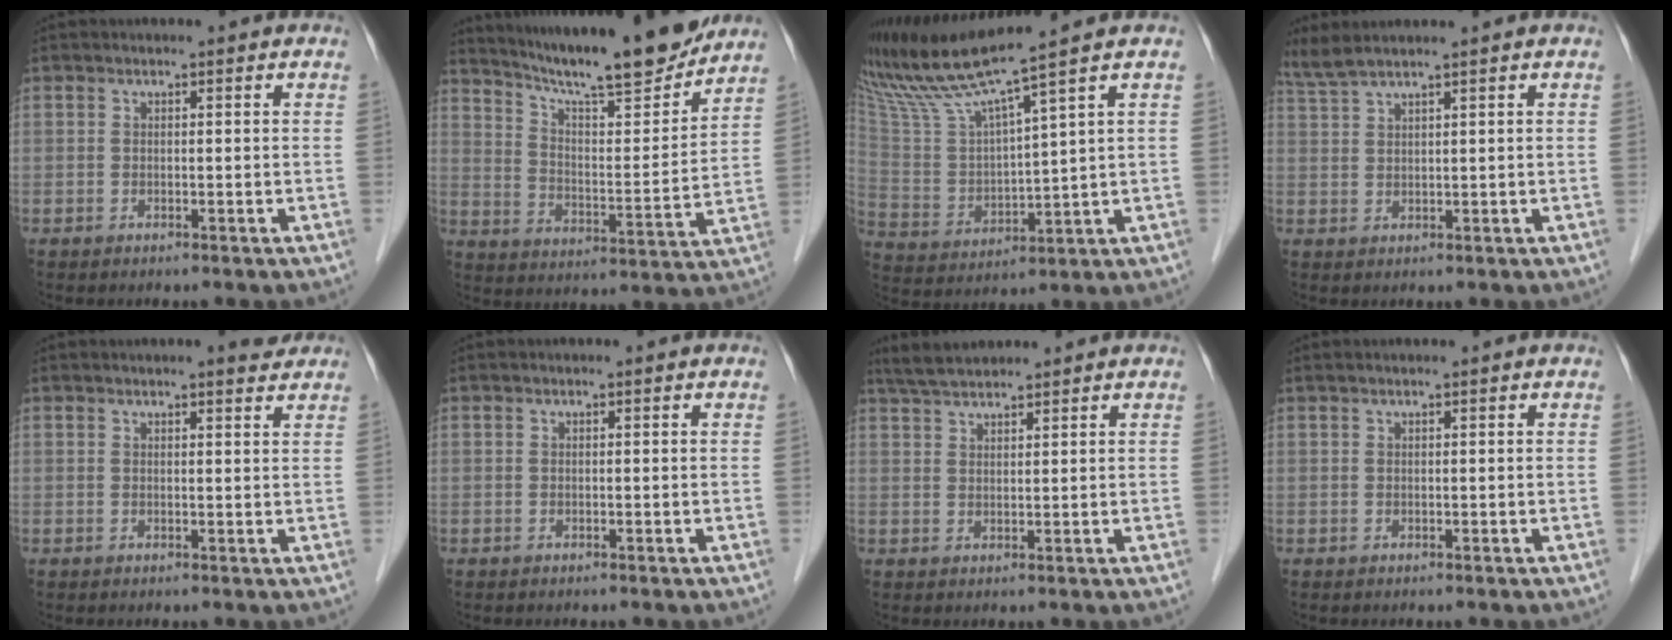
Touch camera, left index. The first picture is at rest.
{"total": 17.8, "force": [15.7, 0.4, 8.3], "torque": [-0.137, -0.006, 0.250]}
{"total": 12.1, "force": [10.0, -2.1, 6.5], "torque": [-0.140, -0.001, 0.200]}
{"total": 3.7, "force": [3.2, -0.7, 1.8], "torque": [-0.049, 0.014, 0.072]}
{"total": 3.1, "force": [2.8, 0.4, 1.3], "torque": [-0.019, 0.002, 0.031]}
{"total": 0.0}
{"total": 4.9, "force": [4.5, 0.7, 1.8], "torque": [-0.043, 0.019, 0.089]}
{"total": 0.0}